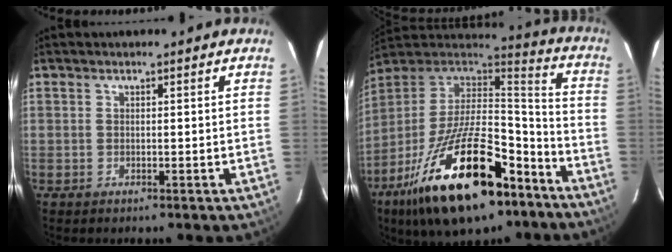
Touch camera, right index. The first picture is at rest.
{"total": 28.8, "force": [-16.1, 12.2, 20.6], "torque": [-0.377, -0.015, -0.251]}